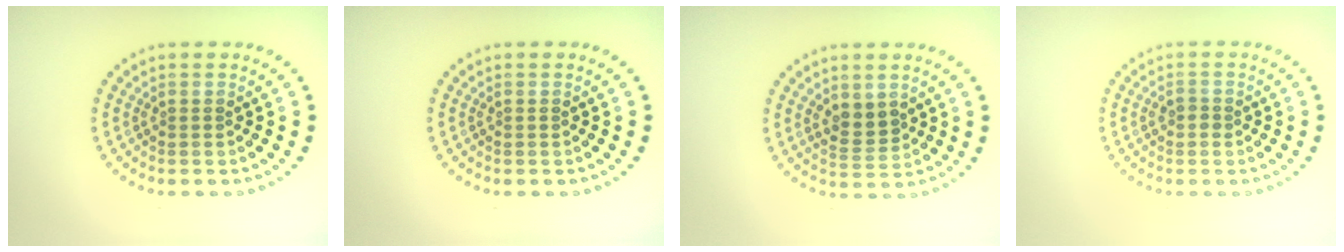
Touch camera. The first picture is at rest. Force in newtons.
{"total": 0.0}
{"total": 2.2, "press": 2.1, "slide": 0.7}
{"total": 0.9, "press": 0.9, "slide": 0.3}